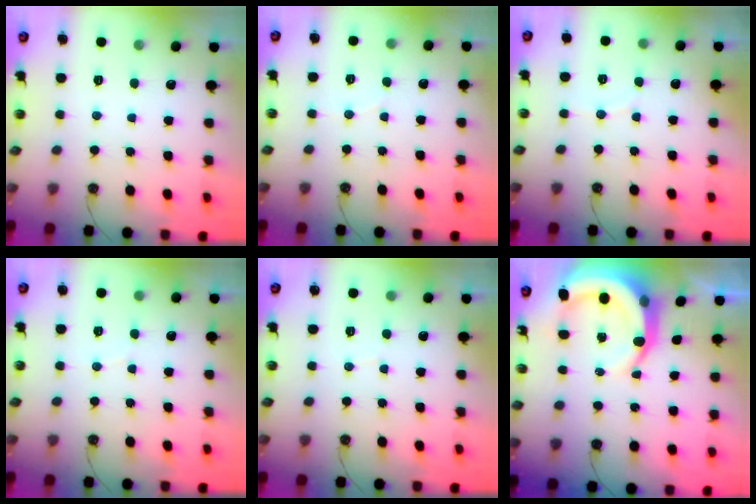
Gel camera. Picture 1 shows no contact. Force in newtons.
{"total": 2.7, "press": 2.7, "slide": 0.3}
{"total": 2.5, "press": 2.5, "slide": 0.3}
{"total": 2.9, "press": 2.9, "slide": 0.3}
{"total": 2.6, "press": 2.6, "slide": 0.3}
{"total": 9.1, "press": 9.0, "slide": 1.2}